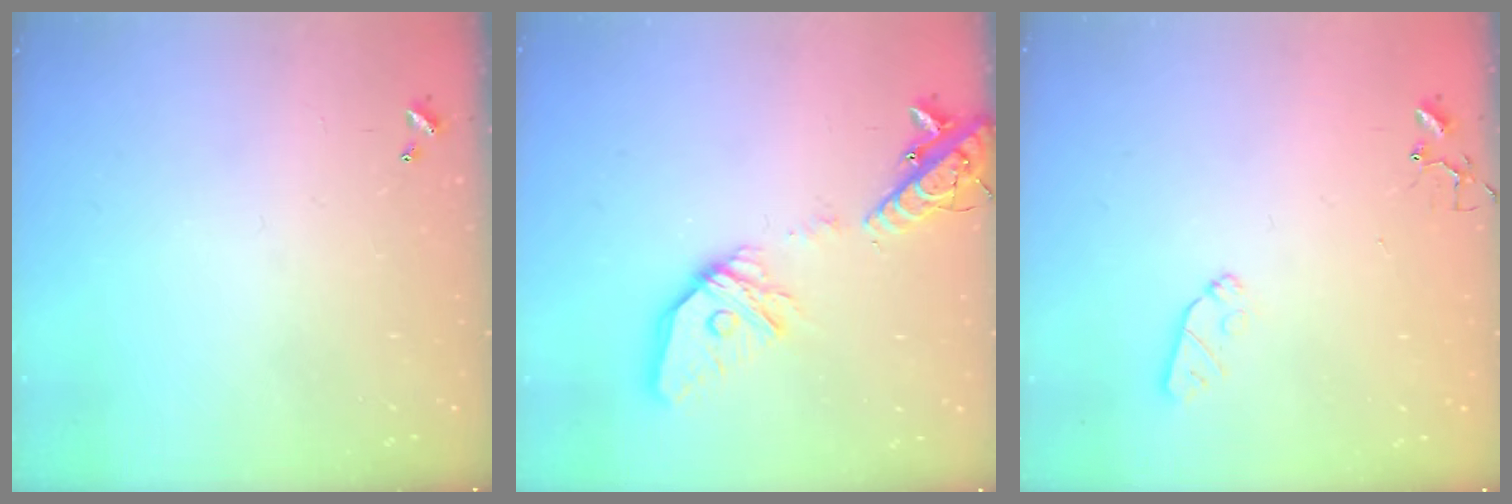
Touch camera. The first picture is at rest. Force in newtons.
{"total": 20.2, "press": 20.0, "slide": 3.0}
{"total": 6.2, "press": 6.2, "slide": 0.9}